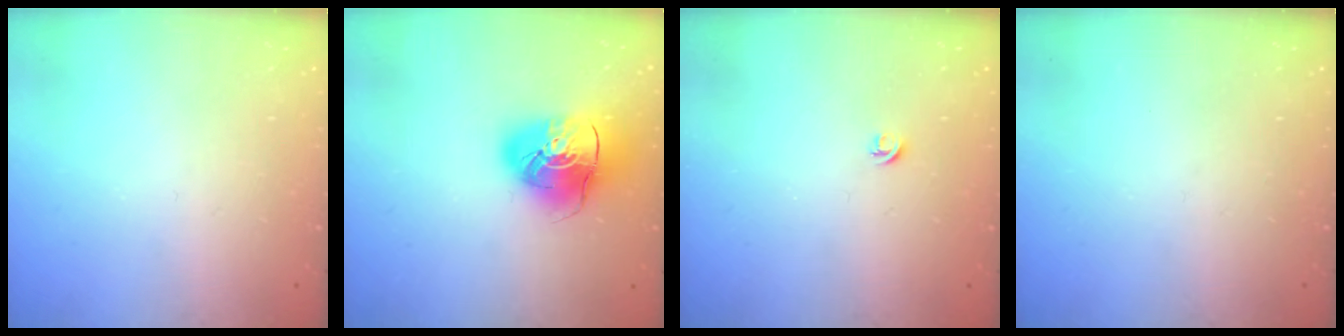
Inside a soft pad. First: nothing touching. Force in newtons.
{"total": 13.4, "press": 13.3, "slide": 2.0}
{"total": 3.6, "press": 3.6, "slide": 0.5}
{"total": 0.0}